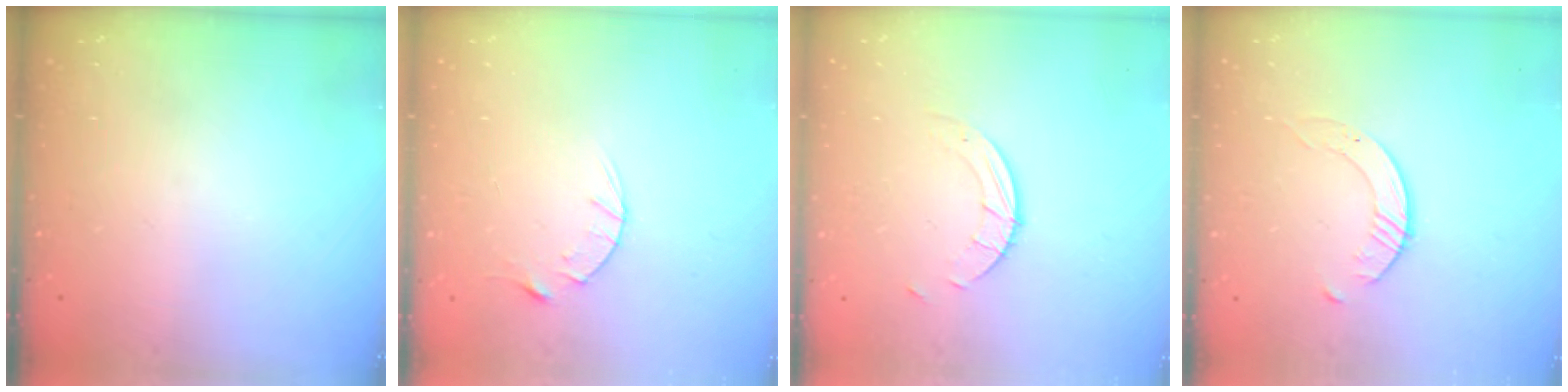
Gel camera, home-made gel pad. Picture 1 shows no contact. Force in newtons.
{"total": 4.5, "press": 4.5, "slide": 0.3}
{"total": 2.7, "press": 2.7, "slide": 0.3}
{"total": 2.6, "press": 2.6, "slide": 0.3}